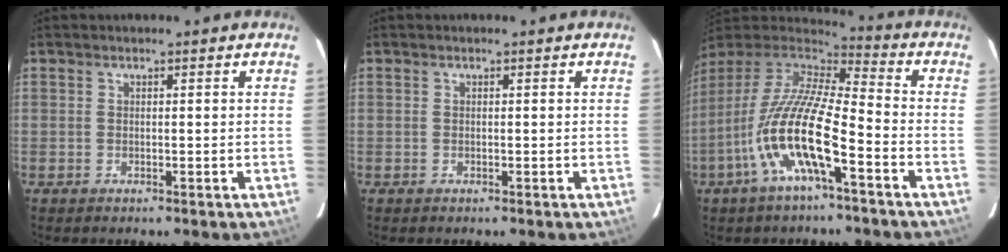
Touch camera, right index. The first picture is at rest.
{"total": 0.0}
{"total": 17.1, "force": [-7.1, 3.9, 15.1], "torque": [-0.284, -0.022, -0.143]}